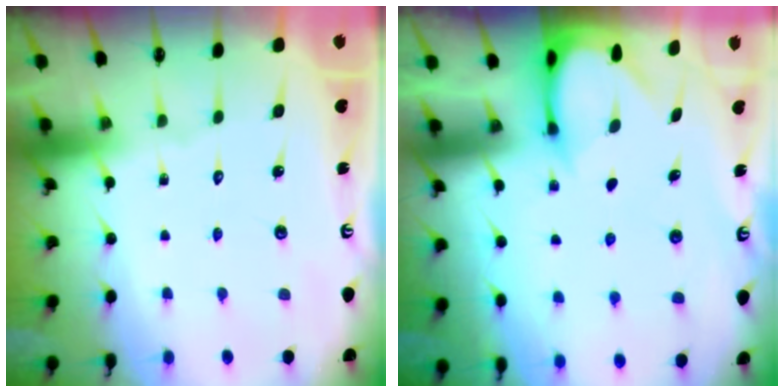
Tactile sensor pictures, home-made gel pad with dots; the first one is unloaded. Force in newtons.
{"total": 3.5, "press": 3.5, "slide": 0.3}